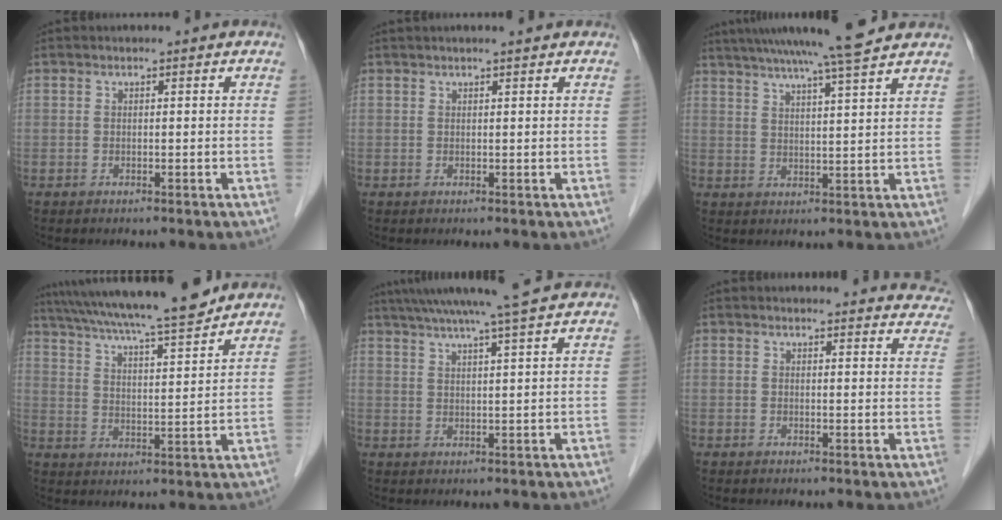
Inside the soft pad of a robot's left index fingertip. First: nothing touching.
{"total": 2.6, "force": [2.2, -0.1, 1.3], "torque": [-0.013, 0.019, 0.030]}
{"total": 12.3, "force": [10.4, -0.9, 6.5], "torque": [-0.112, 0.014, 0.146]}
{"total": 17.6, "force": [15.4, 0.6, 8.5], "torque": [-0.147, 0.013, 0.238]}
{"total": 11.9, "force": [9.9, -1.1, 6.4], "torque": [-0.107, 0.018, 0.137]}
{"total": 12.2, "force": [11.9, 2.4, 1.6], "torque": [0.017, -0.035, 0.098]}